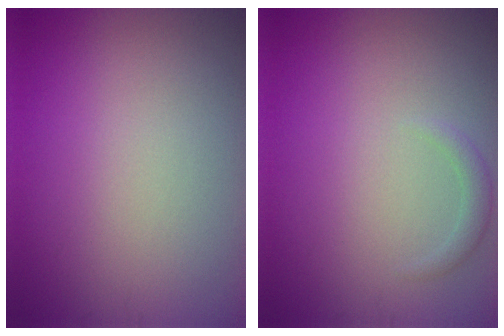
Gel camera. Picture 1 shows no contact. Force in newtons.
{"total": 1.1, "press": 1.1, "slide": 0.1}